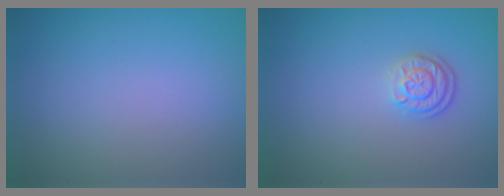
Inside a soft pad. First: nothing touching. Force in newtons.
{"total": 2.5, "press": 2.0, "slide": 1.5}